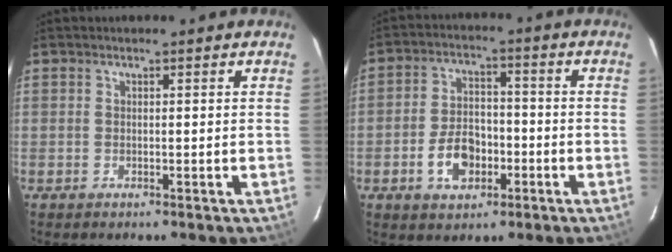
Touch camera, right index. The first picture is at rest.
{"total": 8.6, "force": [-3.3, 5.5, 5.6], "torque": [-0.116, 0.015, -0.050]}